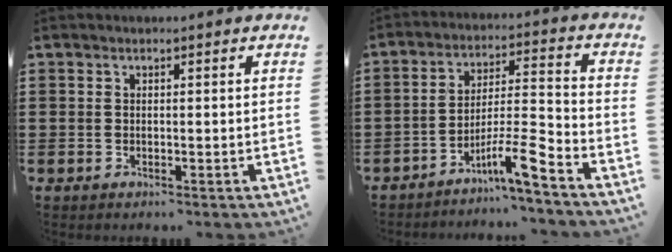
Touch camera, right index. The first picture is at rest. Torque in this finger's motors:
{"motor_torque": [0.23, -0.18, 0.26, 0.07]}